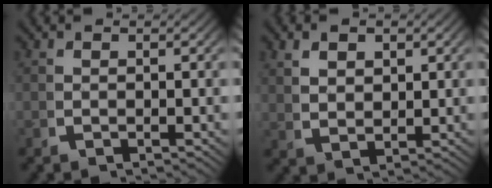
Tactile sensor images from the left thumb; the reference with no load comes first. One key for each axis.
{"total": 2.8, "fx": 1.5, "fy": 1.7, "fz": 1.6, "tx": -0.024, "ty": -0.003, "tz": 0.040}